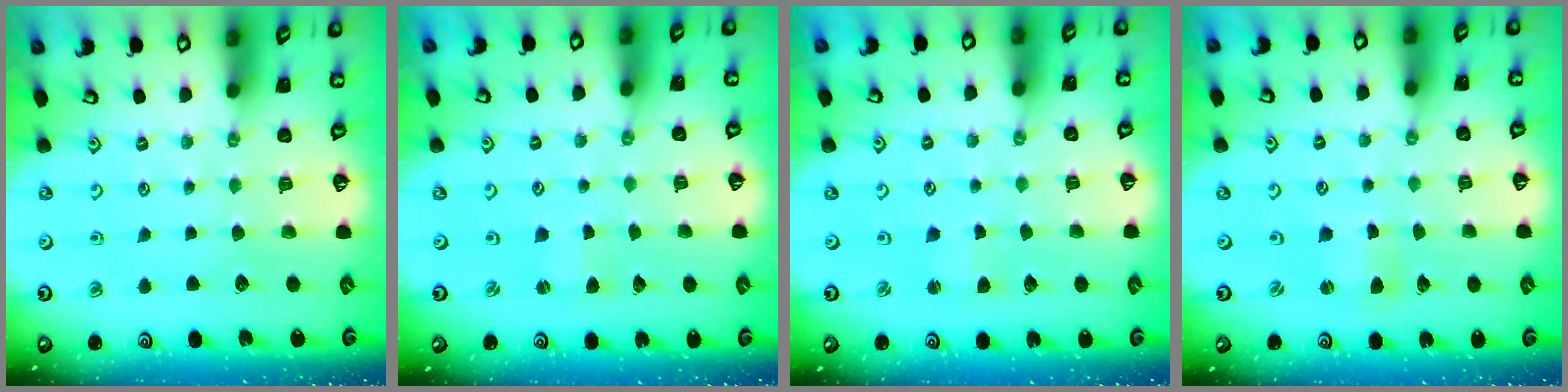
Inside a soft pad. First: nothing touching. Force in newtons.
{"total": 1.2, "press": 1.2, "slide": 0.2}
{"total": 1.5, "press": 1.4, "slide": 0.2}
{"total": 1.5, "press": 1.4, "slide": 0.2}